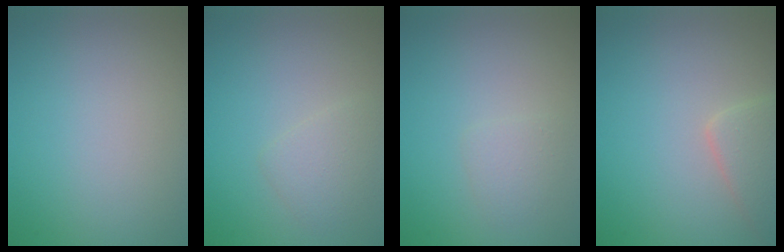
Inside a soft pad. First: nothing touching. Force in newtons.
{"total": 1.7, "press": 1.7, "slide": 0.2}
{"total": 1.2, "press": 1.2, "slide": 0.0}
{"total": 2.7, "press": 2.7, "slide": 0.1}